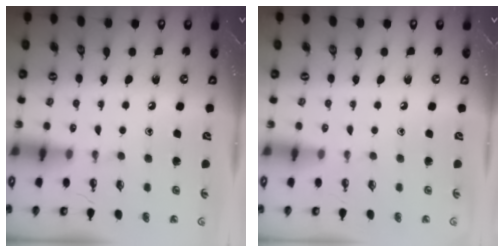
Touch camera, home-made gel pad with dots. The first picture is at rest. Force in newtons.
{"total": 0.0}